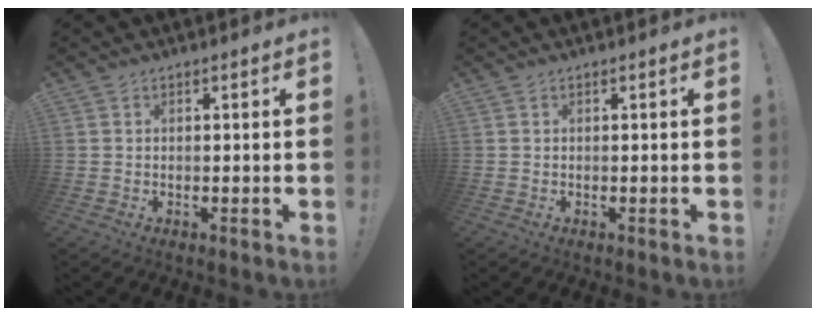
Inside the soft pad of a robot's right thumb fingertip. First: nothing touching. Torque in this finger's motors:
{"motor_torque": [0.00, 0.00, 0.01, 0.01, 0.00]}